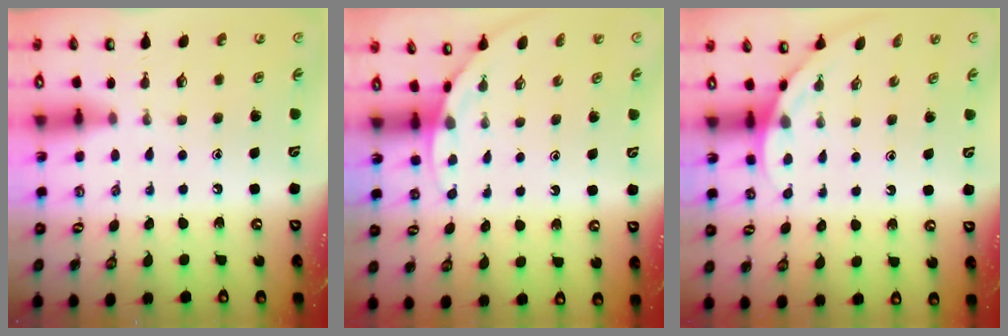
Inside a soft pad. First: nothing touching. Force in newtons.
{"total": 3.4, "press": 3.4, "slide": 0.2}
{"total": 2.6, "press": 2.6, "slide": 0.1}